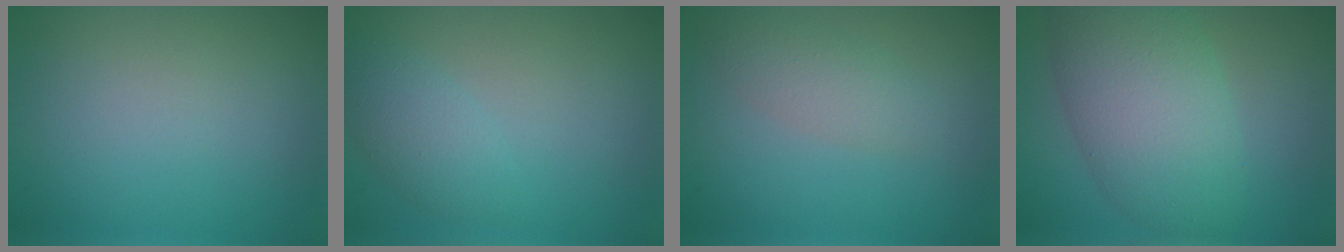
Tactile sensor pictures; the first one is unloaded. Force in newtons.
{"total": 2.5, "press": 2.5, "slide": 0.1}
{"total": 2.3, "press": 2.3, "slide": 0.1}
{"total": 8.4, "press": 8.4, "slide": 0.1}